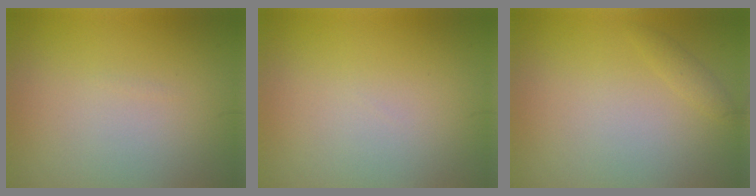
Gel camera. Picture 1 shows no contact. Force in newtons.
{"total": 0.0}
{"total": 0.8, "press": 0.8, "slide": 0.0}